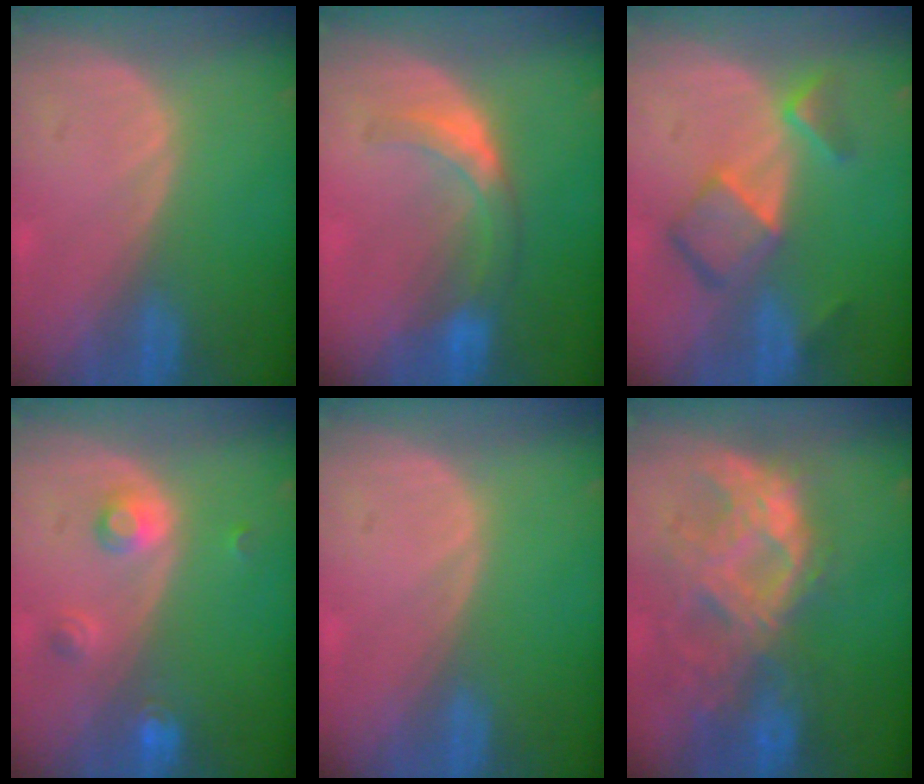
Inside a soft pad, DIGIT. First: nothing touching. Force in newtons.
{"total": 5.8, "press": 5.3, "slide": 2.4}
{"total": 7.3, "press": 6.3, "slide": 3.7}
{"total": 3.6, "press": 3.3, "slide": 1.5}
{"total": 0.0}
{"total": 10.4, "press": 9.2, "slide": 4.9}